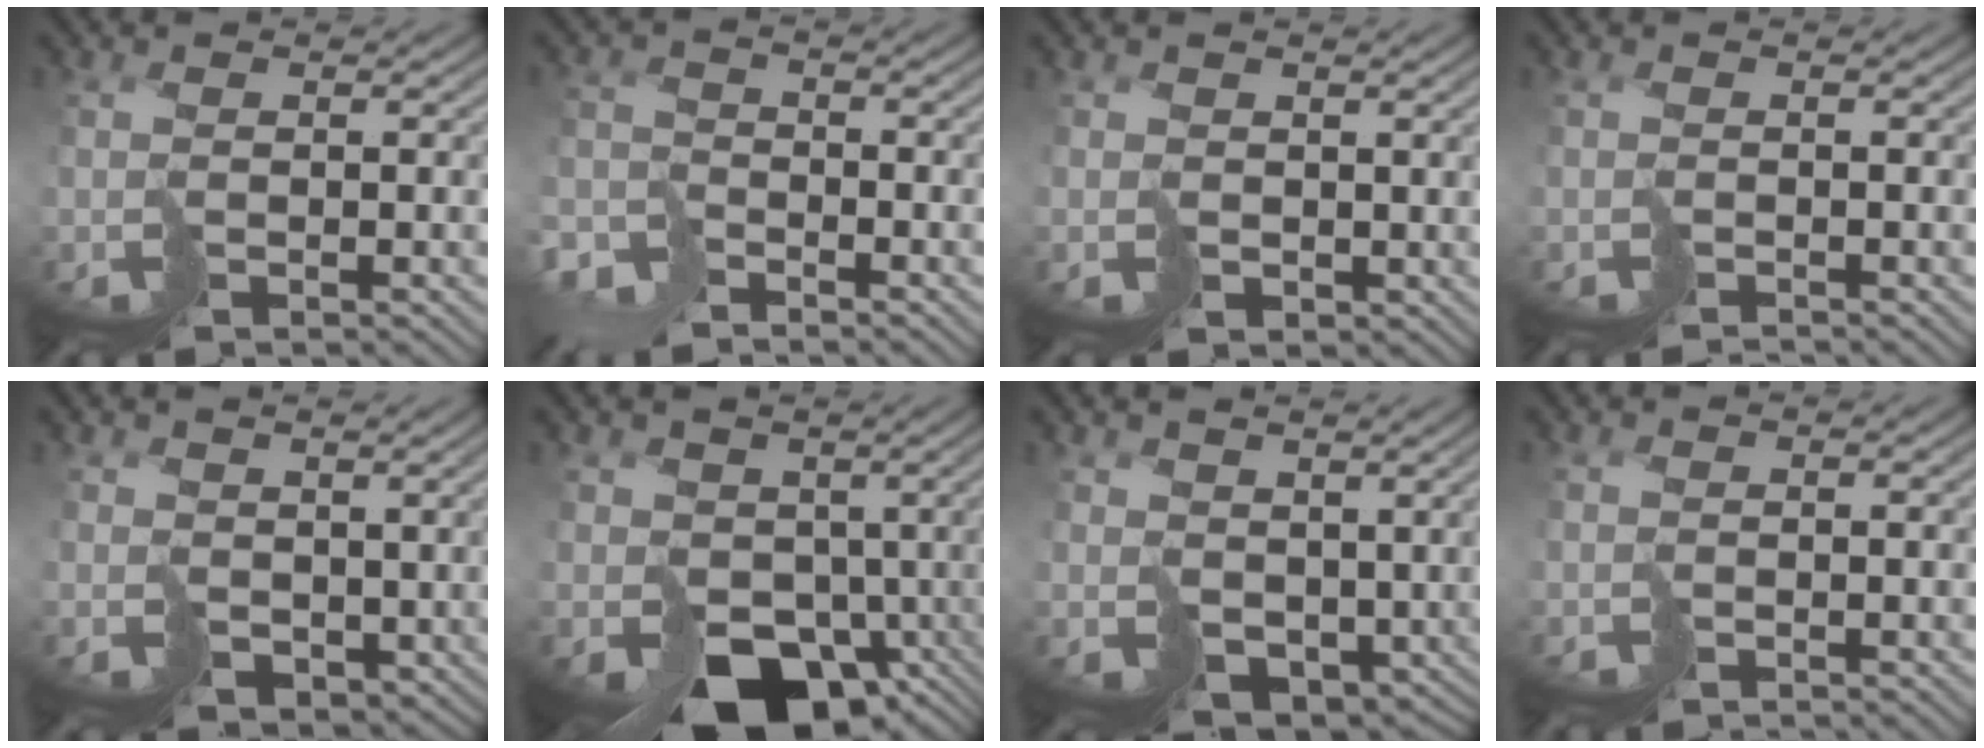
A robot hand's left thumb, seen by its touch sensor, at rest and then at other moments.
{"total": 4.9, "force": [-4.6, 1.6, 0.8], "torque": [-0.008, -0.008, -0.098]}
{"total": 1.1, "force": [0.7, 0.8, -0.2], "torque": [0.006, -0.004, 0.019]}
{"total": 1.2, "force": [-1.2, -0.1, 0.1], "torque": [-0.001, -0.004, -0.025]}
{"total": 3.2, "force": [1.5, 2.4, 1.5], "torque": [-0.043, -0.015, 0.032]}
{"total": 10.0, "force": [-2.7, 7.9, 5.5], "torque": [-0.101, -0.041, -0.028]}
{"total": 6.1, "force": [1.3, 4.5, 3.9], "torque": [-0.098, -0.024, 0.030]}
{"total": 0.8, "force": [-0.8, -0.1, 0.0], "torque": [-0.001, -0.003, -0.017]}